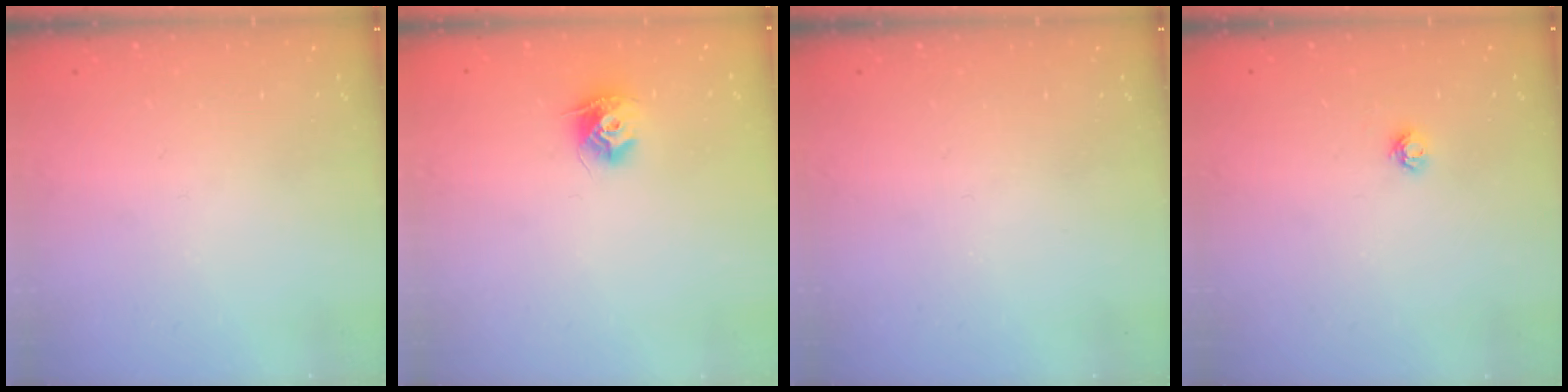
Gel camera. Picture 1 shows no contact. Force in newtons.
{"total": 9.1, "press": 9.1, "slide": 0.3}
{"total": 0.0}
{"total": 3.8, "press": 3.8, "slide": 0.5}